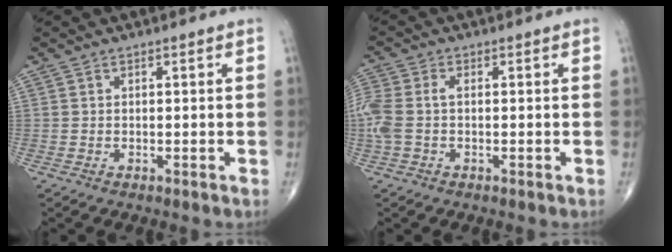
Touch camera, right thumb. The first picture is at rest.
{"total": 6.6, "force": [-0.2, 3.9, 5.3], "torque": [-0.159, 0.016, -0.003]}